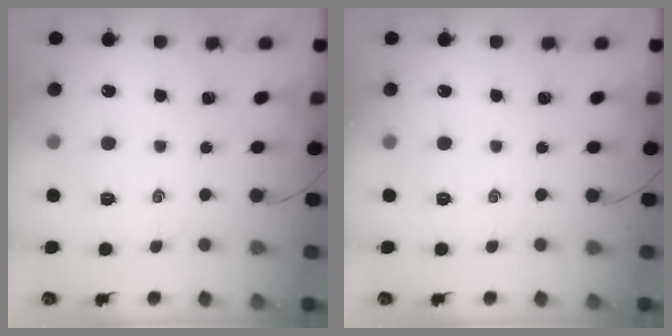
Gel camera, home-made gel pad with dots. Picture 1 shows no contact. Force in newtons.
{"total": 0.0}